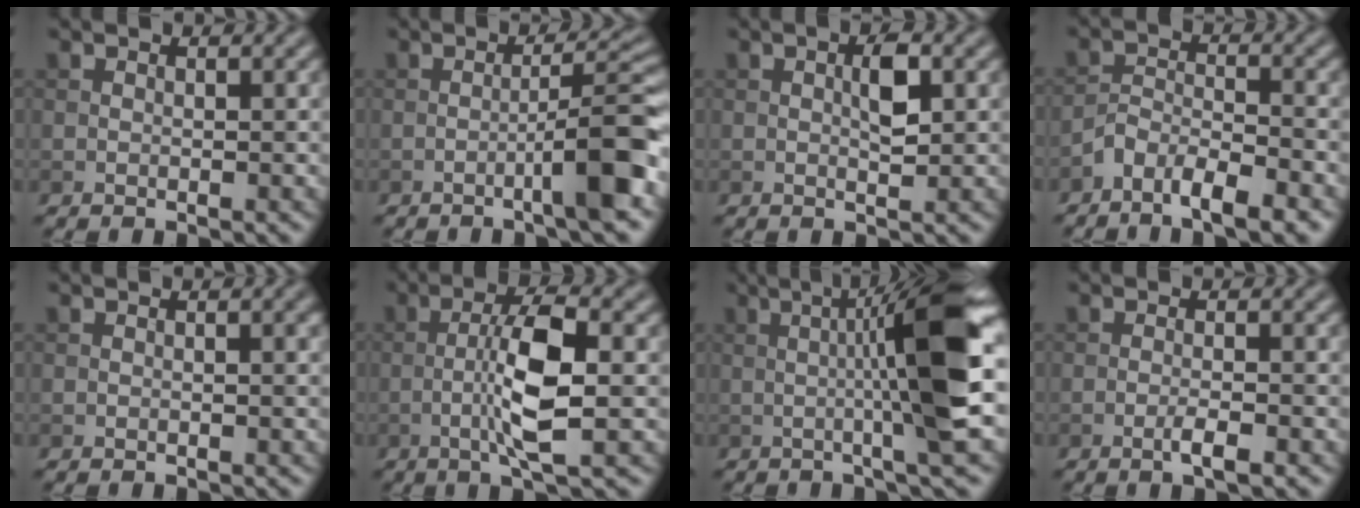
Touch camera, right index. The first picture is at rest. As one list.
[{"total": 5.7, "force": [-2.3, 0.5, 5.2], "torque": [-0.074, 0.021, -0.043]}, {"total": 2.5, "force": [0.4, 0.7, 2.4], "torque": [-0.045, 0.003, 0.006]}, {"total": 4.6, "force": [-3.4, 1.4, 2.8], "torque": [-0.048, 0.000, -0.062]}, {"total": 0.6, "force": [-0.1, 0.1, 0.6], "torque": [-0.009, 0.000, -0.001]}, {"total": 6.0, "force": [-1.2, 1.1, 5.8], "torque": [-0.110, 0.011, -0.026]}, {"total": 9.9, "force": [0.3, 1.0, 9.9], "torque": [-0.133, 0.018, 0.003]}, {"total": 2.1, "force": [-1.0, 0.3, 1.9], "torque": [-0.030, 0.004, -0.021]}]